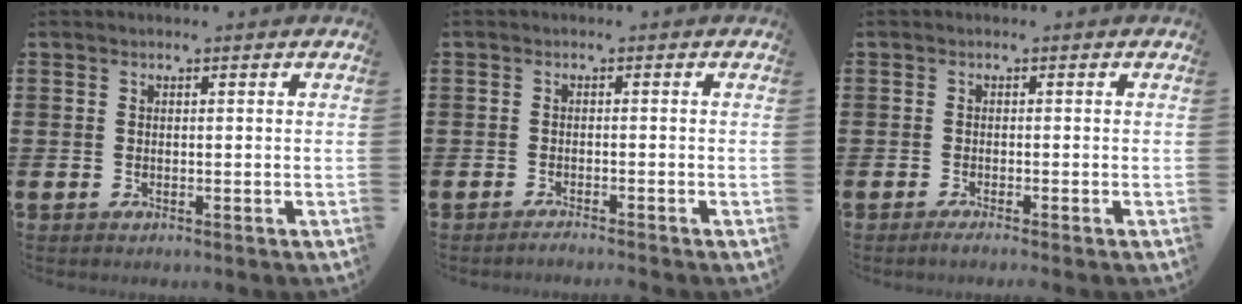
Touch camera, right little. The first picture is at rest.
{"total": 1.0, "force": [-0.9, -0.1, 0.4], "torque": [-0.007, -0.004, -0.017]}
{"total": 1.0, "force": [-0.6, 0.0, 0.7], "torque": [-0.010, -0.002, -0.011]}